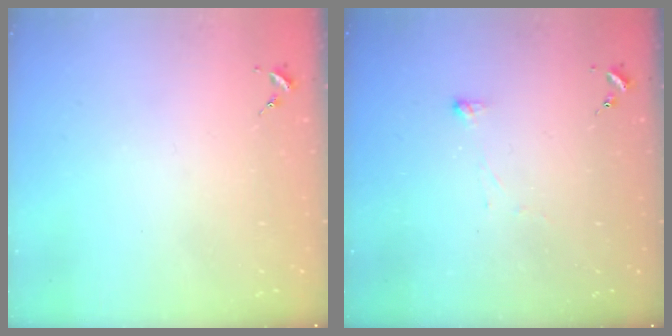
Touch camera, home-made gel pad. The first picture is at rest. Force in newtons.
{"total": 2.9, "press": 2.8, "slide": 0.4}